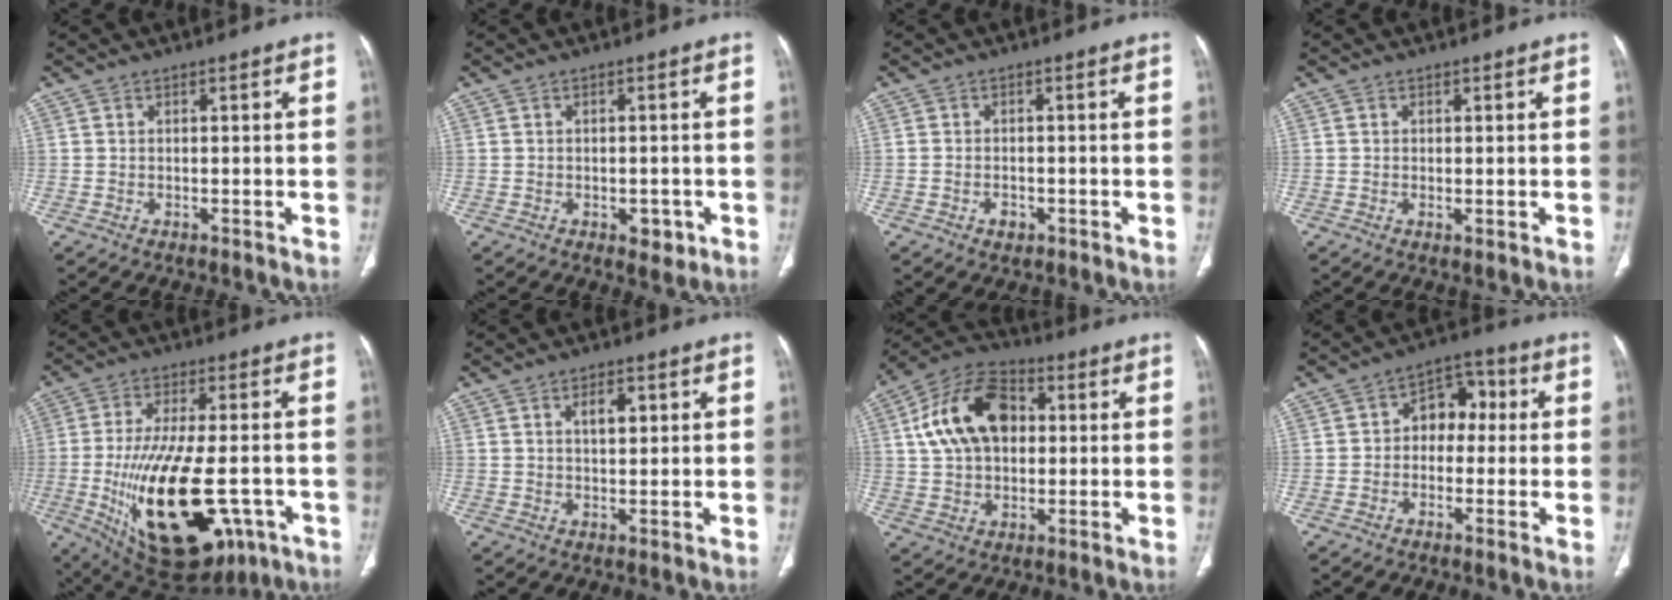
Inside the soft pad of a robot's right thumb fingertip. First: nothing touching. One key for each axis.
{"total": 3.2, "fx": -1.2, "fy": 2.0, "fz": 2.2, "tx": -0.014, "ty": 0.002, "tz": -0.009}
{"total": 2.0, "fx": -1.0, "fy": 1.4, "fz": 1.0, "tx": -0.013, "ty": 0.005, "tz": -0.011}
{"total": 0.9, "fx": -0.1, "fy": 0.3, "fz": 0.8, "tx": -0.020, "ty": -0.005, "tz": 0.000}
{"total": 24.8, "fx": -7.0, "fy": 11.4, "fz": 20.8, "tx": -0.377, "ty": -0.014, "tz": -0.085}
{"total": 3.9, "fx": 1.4, "fy": 2.0, "fz": 3.1, "tx": -0.042, "ty": -0.003, "tz": 0.022}
{"total": 16.0, "fx": 3.1, "fy": 10.7, "fz": 11.5, "tx": -0.187, "ty": 0.019, "tz": 0.046}
{"total": 7.8, "fx": 0.3, "fy": 5.7, "fz": 5.3, "tx": -0.040, "ty": 0.032, "tz": -0.008}